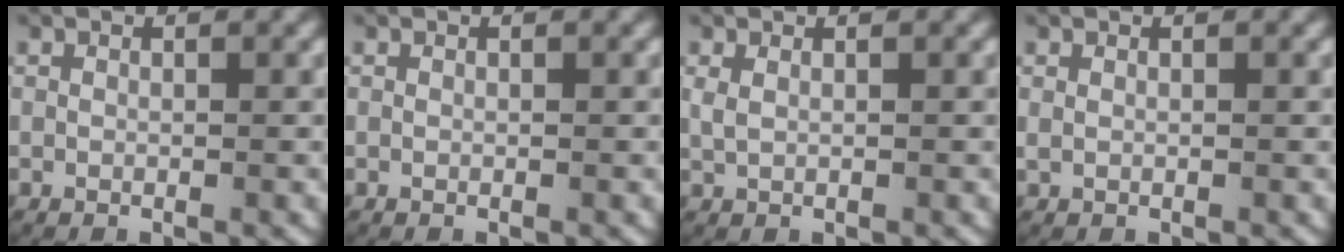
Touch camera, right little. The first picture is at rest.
{"total": 0.0}
{"total": 1.2, "force": [0.5, 0.5, 0.9], "torque": [-0.023, 0.001, 0.013]}
{"total": 0.6, "force": [0.1, 0.4, 0.5], "torque": [-0.014, 0.001, 0.005]}